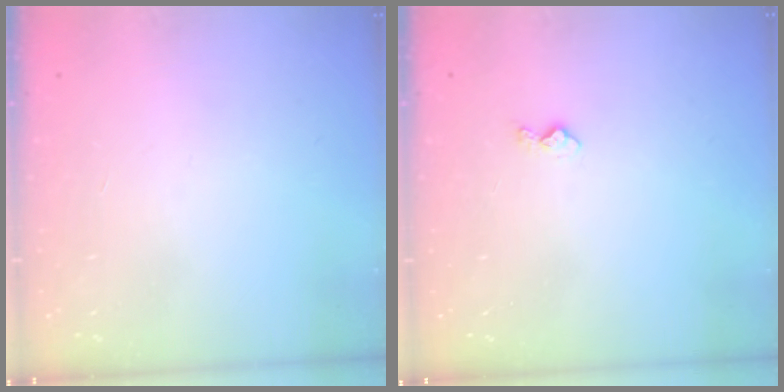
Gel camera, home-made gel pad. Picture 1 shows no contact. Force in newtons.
{"total": 4.0, "press": 4.0, "slide": 0.5}